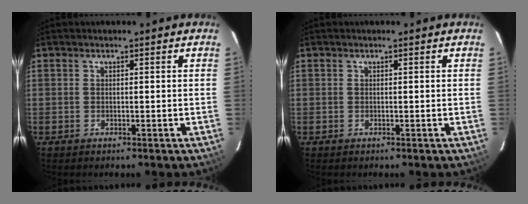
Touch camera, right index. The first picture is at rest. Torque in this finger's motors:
{"motor_torque": [0.00, 0.00, 0.00, 0.00]}